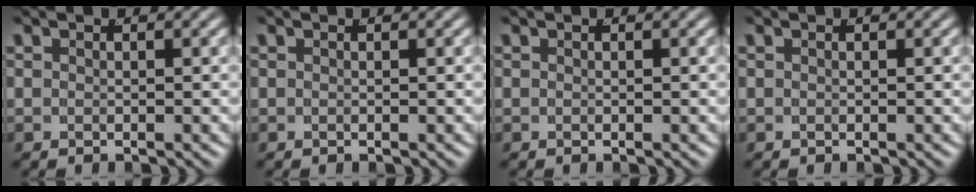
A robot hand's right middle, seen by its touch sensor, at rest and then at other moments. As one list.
[{"total": 0.0}, {"total": 0.0}, {"total": 0.0}]